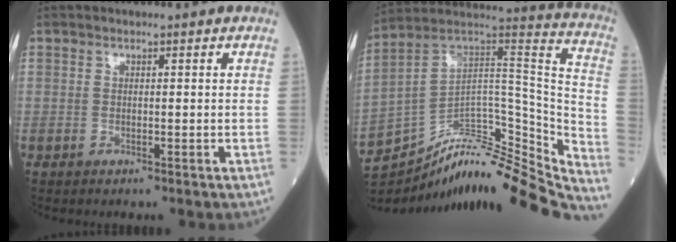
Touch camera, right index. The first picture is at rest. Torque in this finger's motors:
{"motor_torque": [-0.20, -0.46, 0.10, 0.00]}